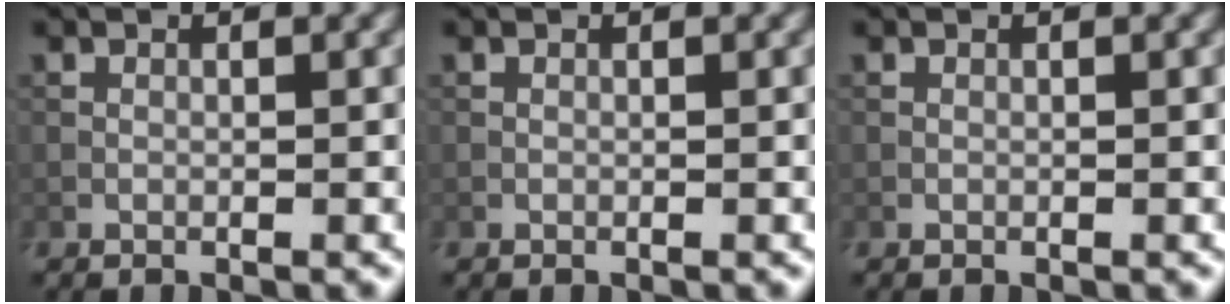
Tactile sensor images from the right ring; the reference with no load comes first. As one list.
[{"total": 0.0}, {"total": 0.0}]